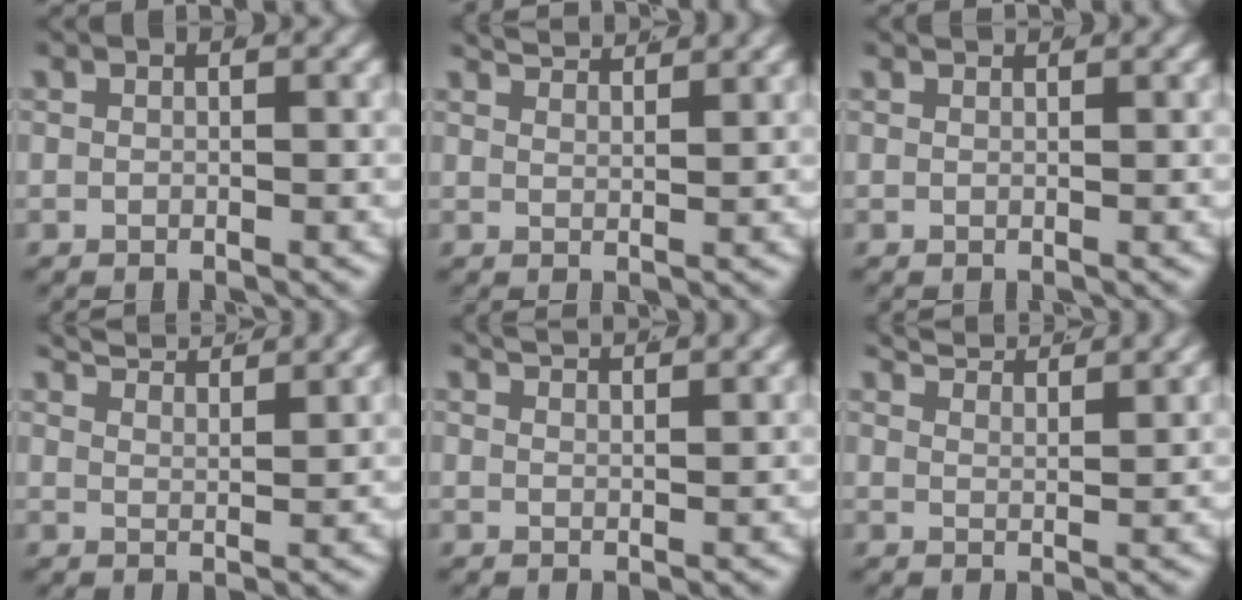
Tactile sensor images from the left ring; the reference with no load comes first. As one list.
[{"total": 3.4, "force": [3.2, 0.1, 1.0], "torque": [-0.016, 0.003, 0.056]}, {"total": 0.9, "force": [0.8, -0.3, 0.2], "torque": [0.004, 0.001, 0.015]}, {"total": 5.3, "force": [4.9, 0.6, 2.0], "torque": [-0.035, 0.006, 0.082]}, {"total": 3.0, "force": [2.9, 0.0, 1.0], "torque": [-0.016, 0.003, 0.048]}, {"total": 4.8, "force": [4.5, 0.5, 1.7], "torque": [-0.029, 0.005, 0.076]}]